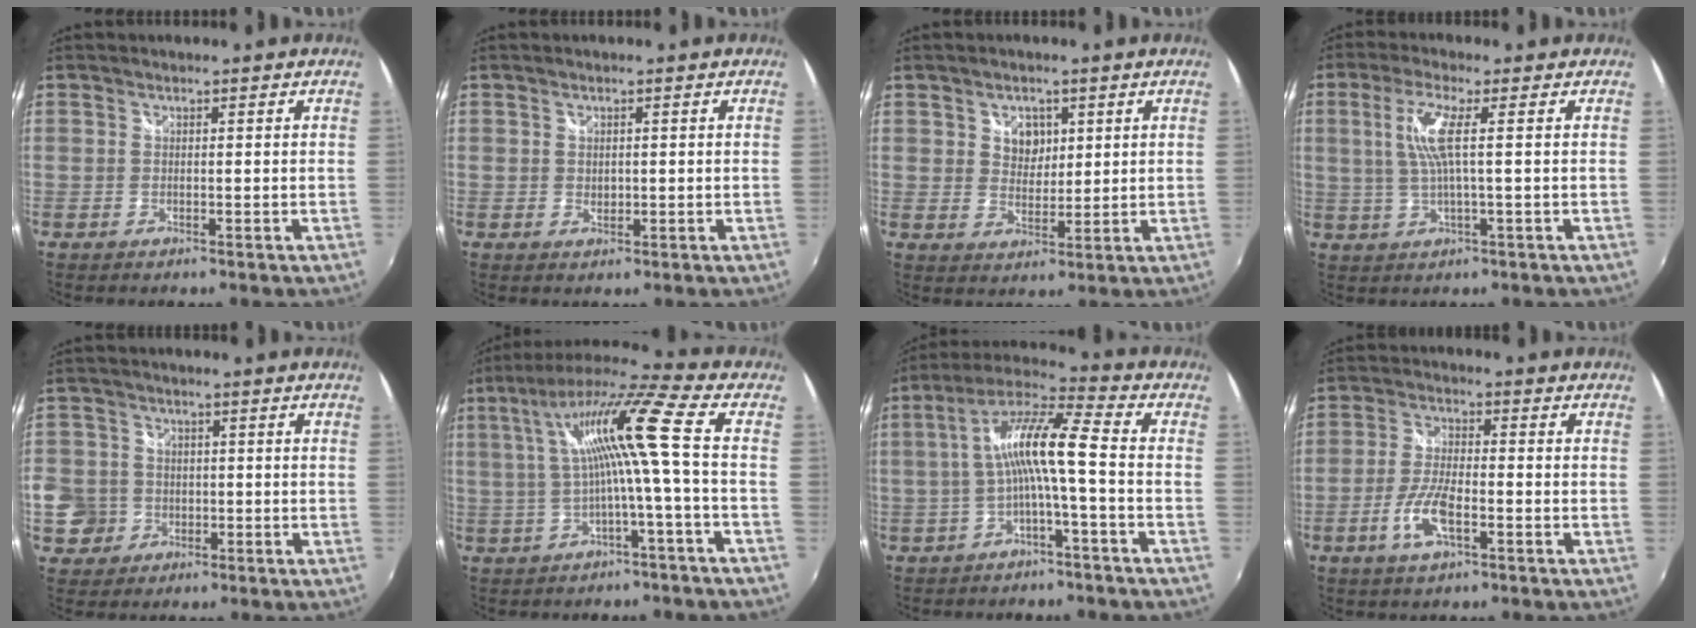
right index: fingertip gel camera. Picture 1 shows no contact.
{"total": 1.2, "force": [0.2, 1.0, 0.6], "torque": [-0.008, 0.000, 0.004]}
{"total": 5.9, "force": [1.6, 4.8, 2.9], "torque": [-0.045, 0.011, 0.029]}
{"total": 6.3, "force": [1.0, 0.0, 6.2], "torque": [-0.124, -0.002, 0.027]}
{"total": 10.3, "force": [-1.8, 9.7, 2.9], "torque": [-0.099, 0.016, -0.030]}
{"total": 12.3, "force": [0.2, -1.0, 12.3], "torque": [-0.226, 0.015, 0.011]}
{"total": 10.2, "force": [-1.9, 0.7, 10.0], "torque": [-0.208, 0.021, -0.034]}
{"total": 7.4, "force": [-3.2, 2.3, 6.3], "torque": [-0.136, -0.002, -0.063]}